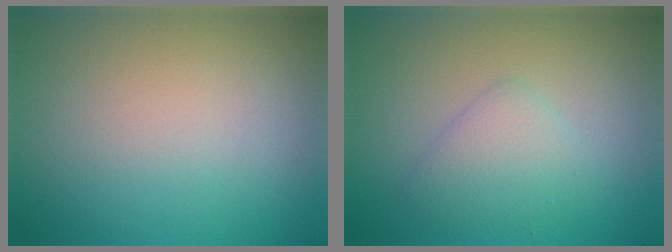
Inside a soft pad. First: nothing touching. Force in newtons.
{"total": 2.6, "press": 2.6, "slide": 0.1}